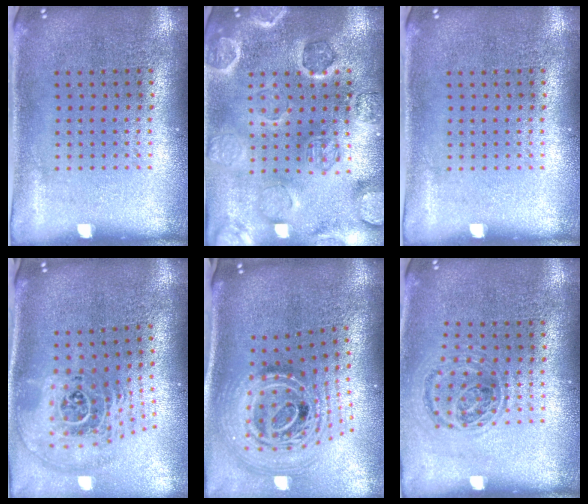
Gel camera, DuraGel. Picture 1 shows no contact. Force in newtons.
{"total": 2.6, "press": 2.6, "slide": 0.2}
{"total": 0.0}
{"total": 2.7, "press": 1.8, "slide": 1.9}
{"total": 3.0, "press": 2.0, "slide": 2.2}
{"total": 0.9, "press": 0.9, "slide": 0.1}